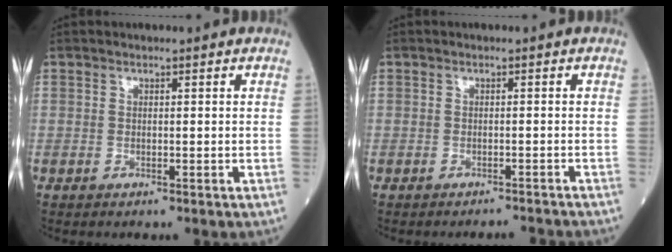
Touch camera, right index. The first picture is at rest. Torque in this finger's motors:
{"motor_torque": [-2.04, -0.10, -1.05, -0.20]}